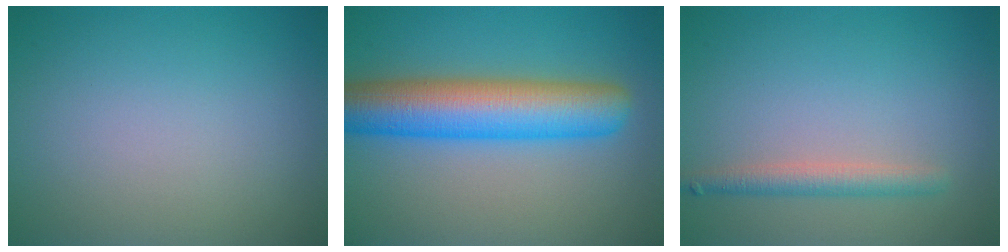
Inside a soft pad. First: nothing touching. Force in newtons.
{"total": 9.0, "press": 9.0, "slide": 0.2}
{"total": 2.3, "press": 2.3, "slide": 0.1}